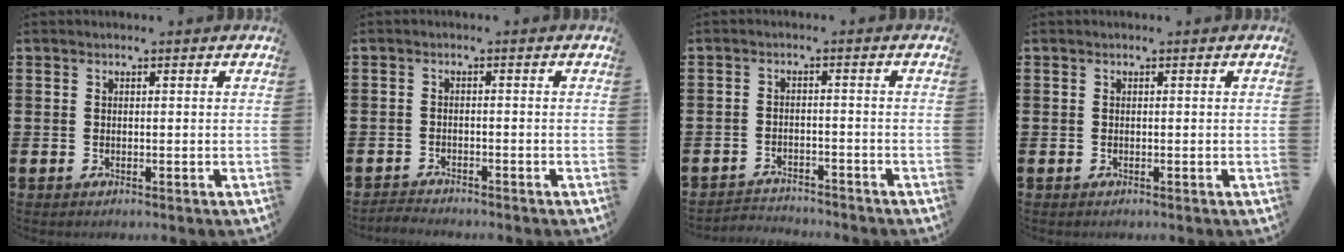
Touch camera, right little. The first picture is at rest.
{"total": 1.4, "force": [-1.4, 0.0, -0.1], "torque": [-0.003, 0.003, -0.029]}
{"total": 2.3, "force": [-2.3, 0.2, -0.2], "torque": [-0.004, 0.002, -0.052]}
{"total": 0.0}